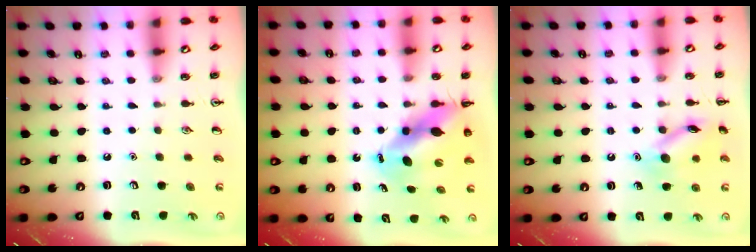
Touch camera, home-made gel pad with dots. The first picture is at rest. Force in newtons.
{"total": 11.3, "press": 10.9, "slide": 3.1}
{"total": 12.8, "press": 12.8, "slide": 0.7}